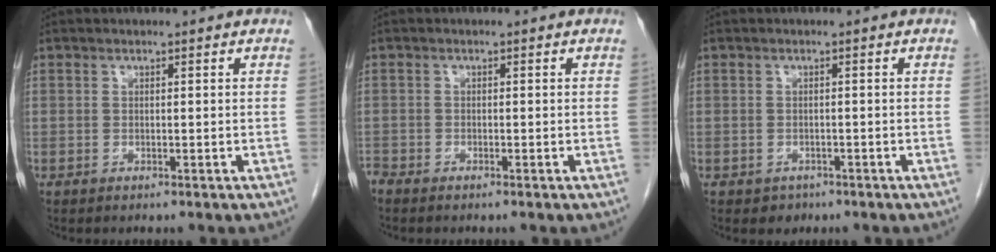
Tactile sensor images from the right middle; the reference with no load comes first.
{"total": 1.0, "force": [-1.0, 0.1, 0.1], "torque": [-0.005, -0.002, -0.018]}
{"total": 1.6, "force": [-0.9, 1.3, 0.2], "torque": [-0.005, 0.003, -0.009]}